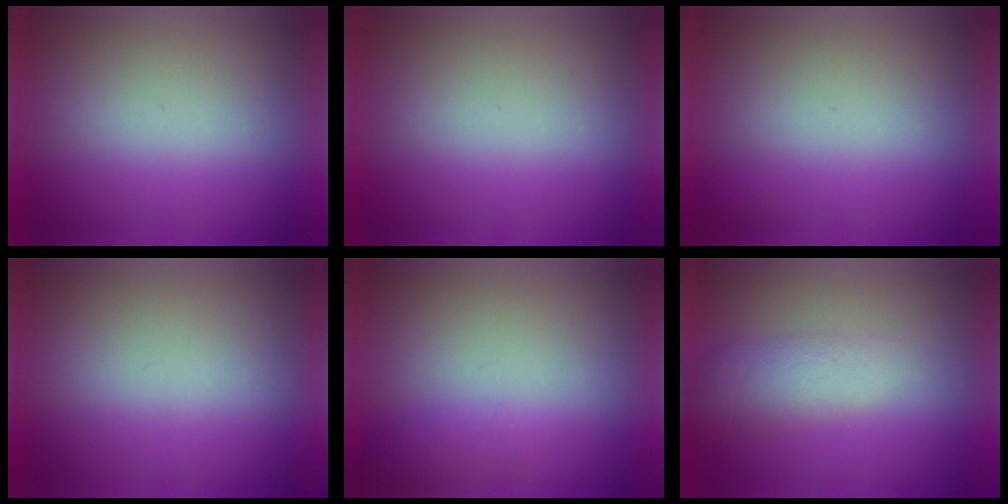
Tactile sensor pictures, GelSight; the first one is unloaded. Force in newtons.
{"total": 0.0}
{"total": 1.1}
{"total": 0.0}
{"total": 1.4}
{"total": 2.0}